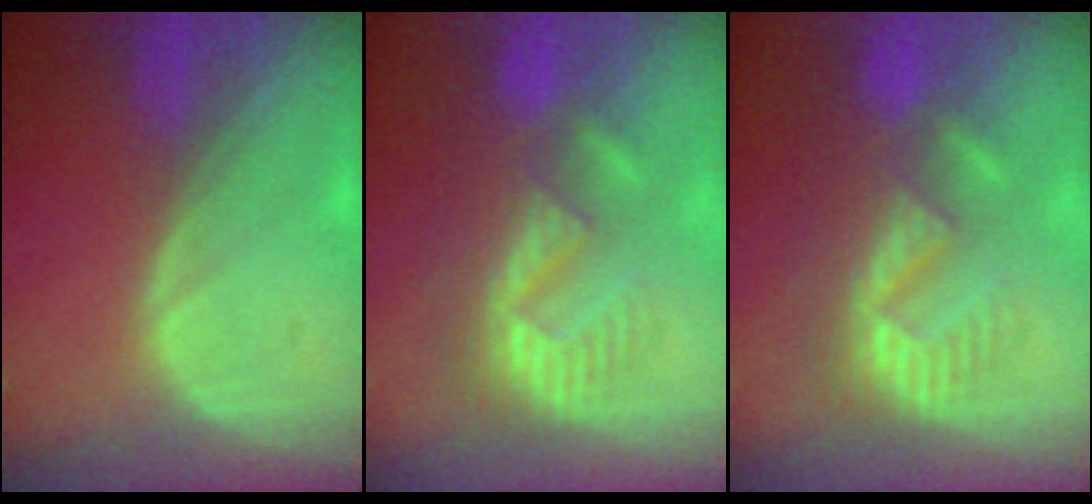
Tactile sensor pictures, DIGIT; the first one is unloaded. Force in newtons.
{"total": 8.9, "press": 8.4, "slide": 2.9}
{"total": 8.9, "press": 8.4, "slide": 2.9}